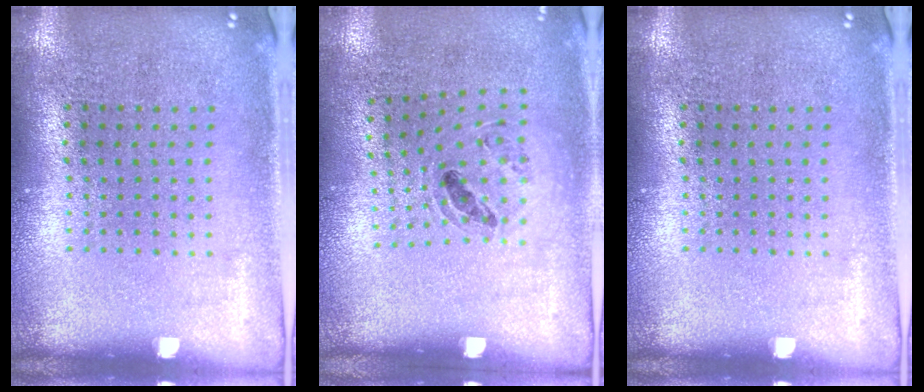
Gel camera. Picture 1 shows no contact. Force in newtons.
{"total": 1.0, "press": 0.9, "slide": 0.5}
{"total": 0.0}